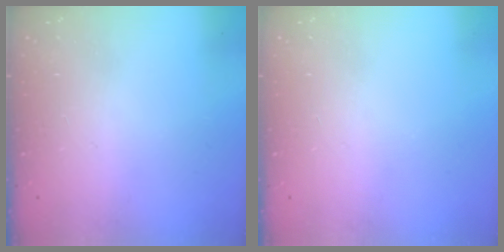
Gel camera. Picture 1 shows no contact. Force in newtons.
{"total": 0.0}